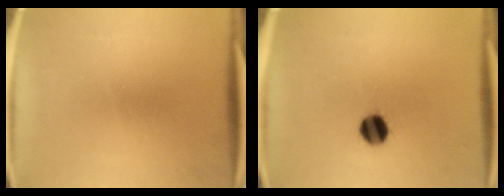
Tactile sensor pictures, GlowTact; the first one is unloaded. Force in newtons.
{"total": 6.5}